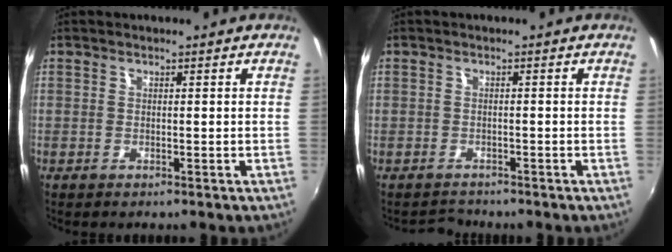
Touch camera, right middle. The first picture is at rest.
{"total": 1.9, "force": [-1.8, 0.7, -0.4], "torque": [-0.003, 0.004, -0.032]}